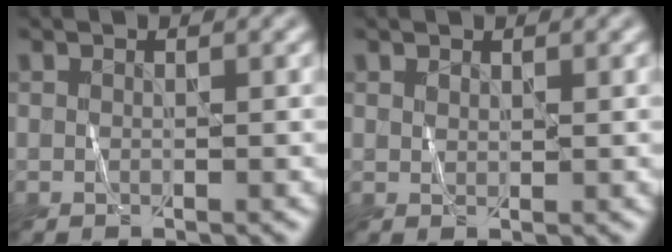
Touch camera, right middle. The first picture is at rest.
{"total": 0.6, "force": [0.4, 0.3, 0.3], "torque": [-0.007, -0.003, 0.010]}